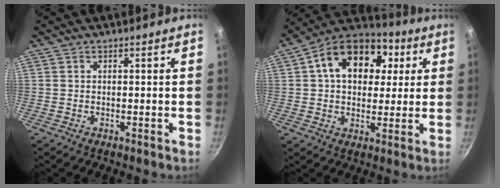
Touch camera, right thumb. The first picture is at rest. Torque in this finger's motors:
{"motor_torque": [0.32, 3.40, 0.65, -0.50, 0.10]}